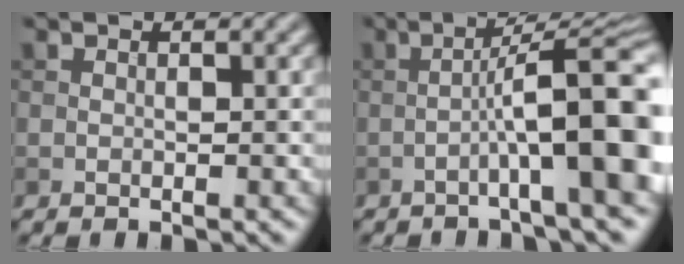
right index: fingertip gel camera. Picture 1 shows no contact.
{"total": 9.6, "force": [-2.3, 1.2, 9.3], "torque": [-0.130, 0.029, -0.043]}